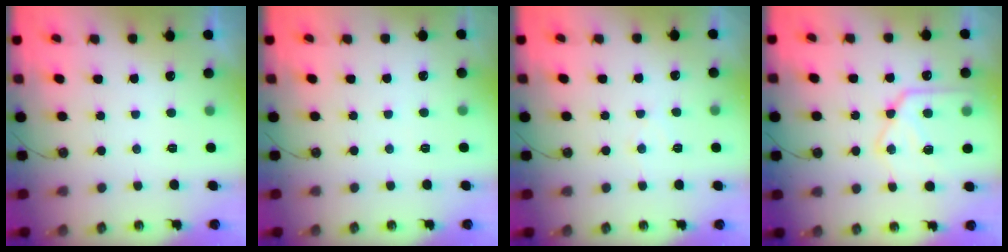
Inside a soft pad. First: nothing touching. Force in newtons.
{"total": 3.0, "press": 2.9, "slide": 0.4}
{"total": 5.4, "press": 5.3, "slide": 0.8}
{"total": 15.2, "press": 15.1, "slide": 1.5}